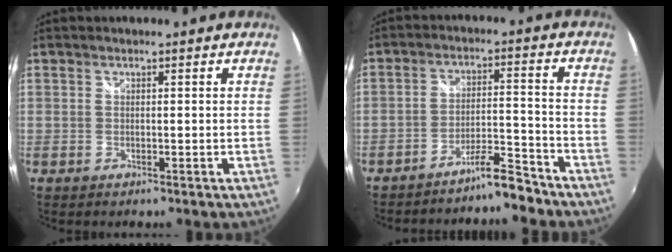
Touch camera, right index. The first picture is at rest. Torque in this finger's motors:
{"motor_torque": [0.12, -0.13, 0.10, 0.01]}